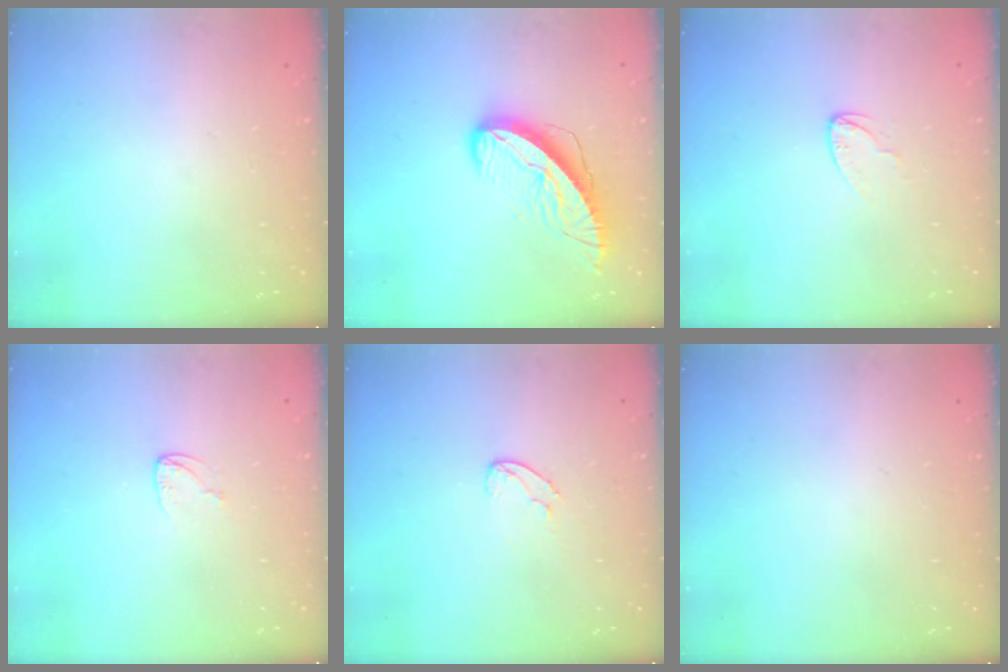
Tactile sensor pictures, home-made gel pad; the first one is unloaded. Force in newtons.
{"total": 9.8, "press": 9.7, "slide": 0.9}
{"total": 4.0, "press": 4.0, "slide": 0.3}
{"total": 3.4, "press": 3.4, "slide": 0.3}
{"total": 5.2, "press": 5.1, "slide": 0.5}
{"total": 0.0}